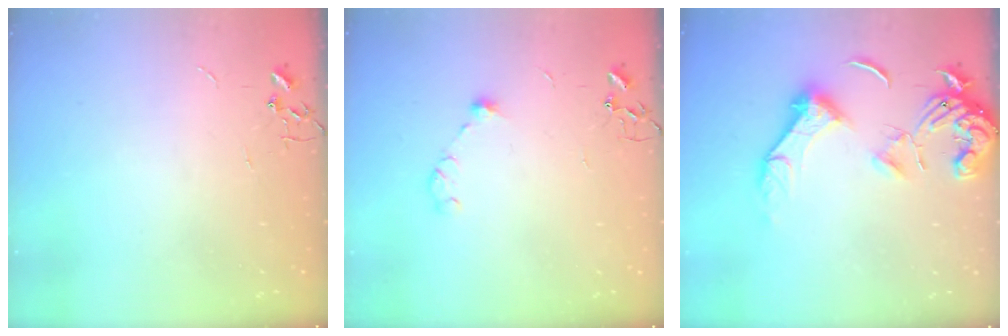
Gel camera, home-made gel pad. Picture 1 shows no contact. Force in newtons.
{"total": 7.9, "press": 7.8, "slide": 1.5}
{"total": 14.4, "press": 14.3, "slide": 1.6}